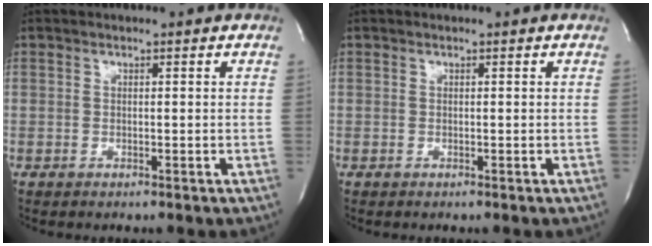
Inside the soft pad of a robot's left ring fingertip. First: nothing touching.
{"total": 0.0}